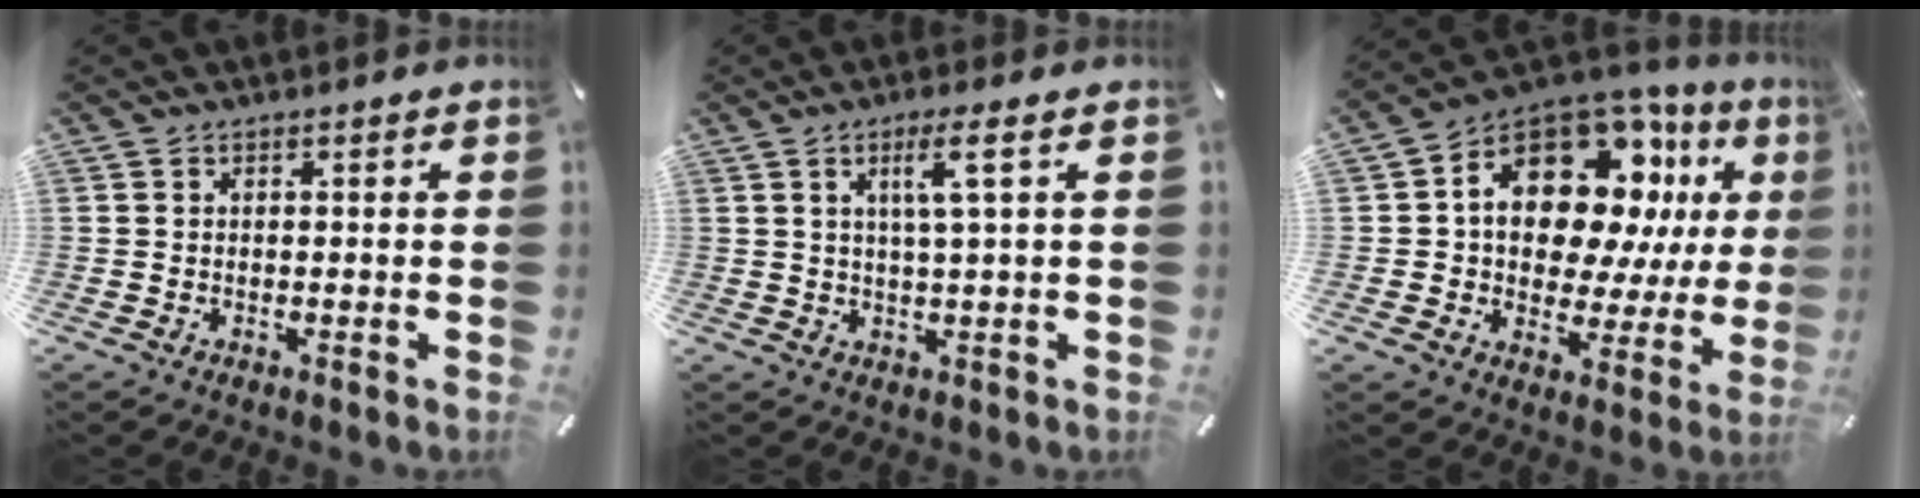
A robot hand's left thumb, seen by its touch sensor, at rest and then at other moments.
{"total": 6.2, "force": [2.1, 0.3, 5.9], "torque": [-0.120, 0.000, 0.031]}
{"total": 19.6, "force": [7.3, 12.2, 13.4], "torque": [-0.225, -0.051, 0.121]}